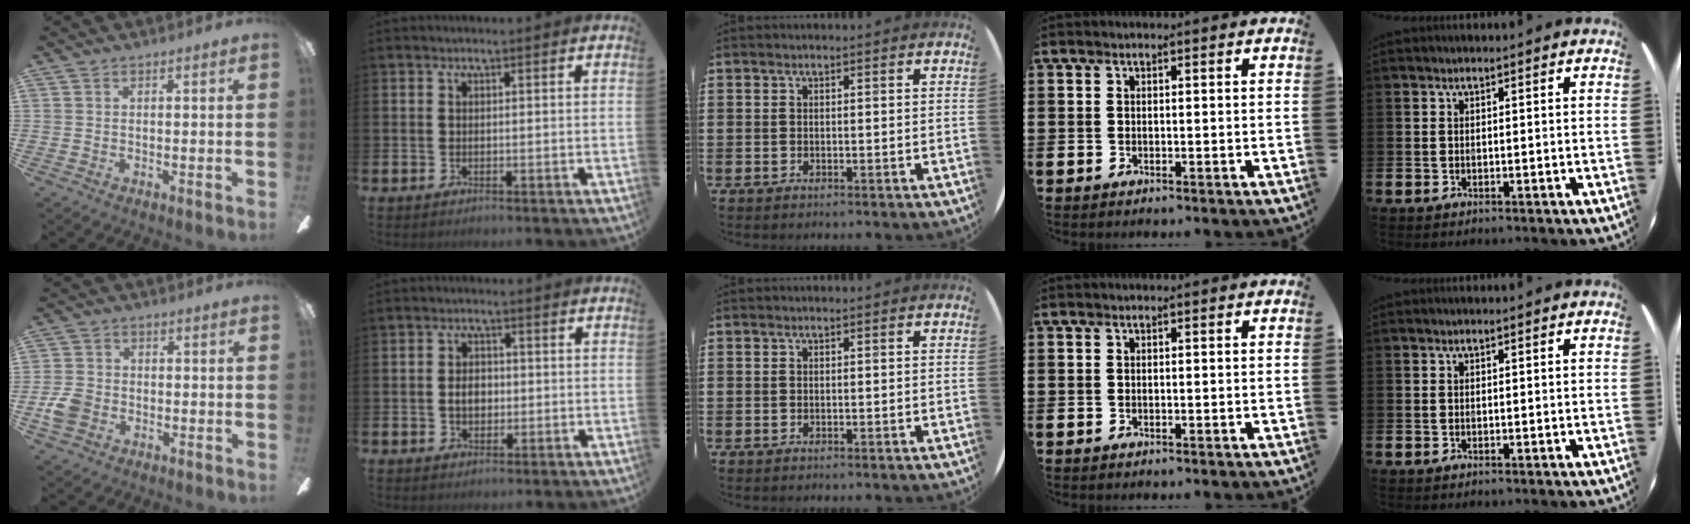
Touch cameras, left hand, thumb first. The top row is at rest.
{"thumb": {"total": 5.7, "force": [-2.2, 4.4, 2.8], "torque": [-0.055, 0.012, -0.043]}, "index": {"total": 3.1, "force": [-0.2, 2.3, 2.0], "torque": [-0.024, 0.003, -0.010]}}